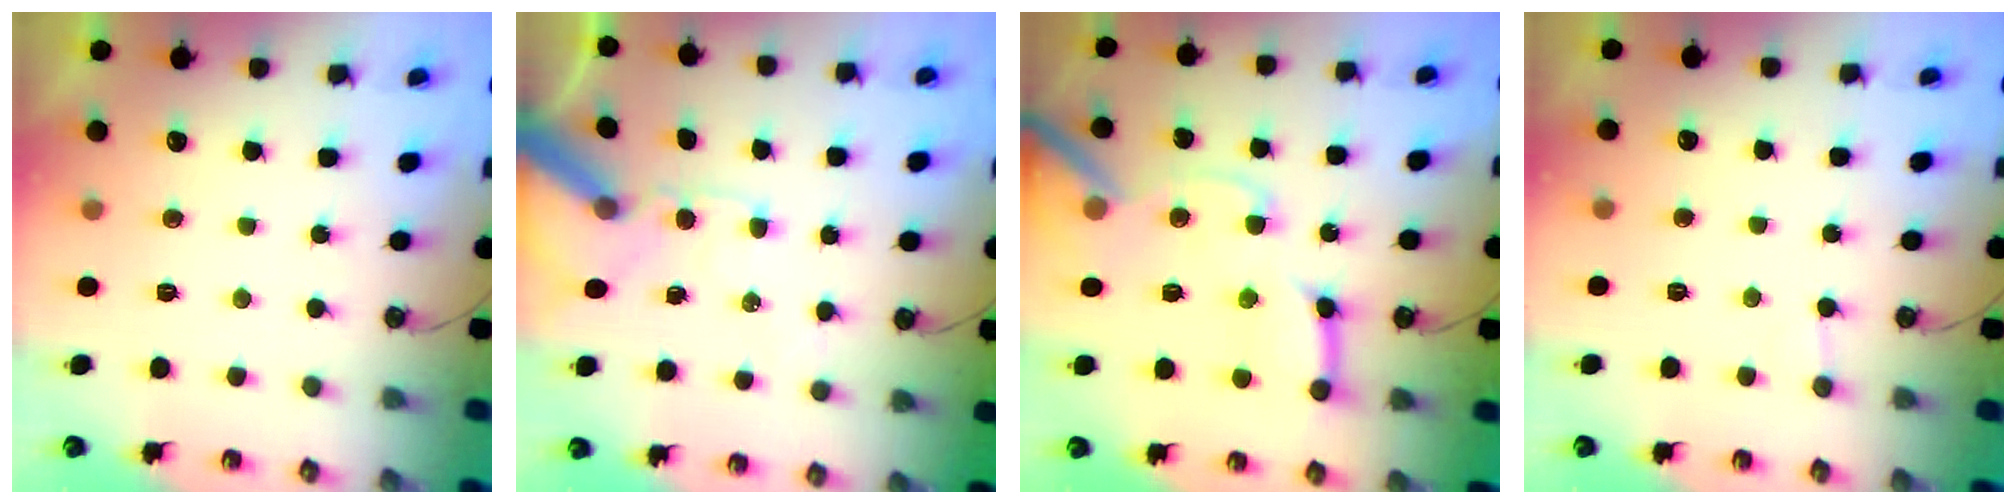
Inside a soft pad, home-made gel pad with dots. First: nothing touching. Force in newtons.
{"total": 11.8, "press": 11.7, "slide": 1.7}
{"total": 18.6, "press": 18.5, "slide": 2.3}
{"total": 3.4, "press": 3.4, "slide": 0.2}